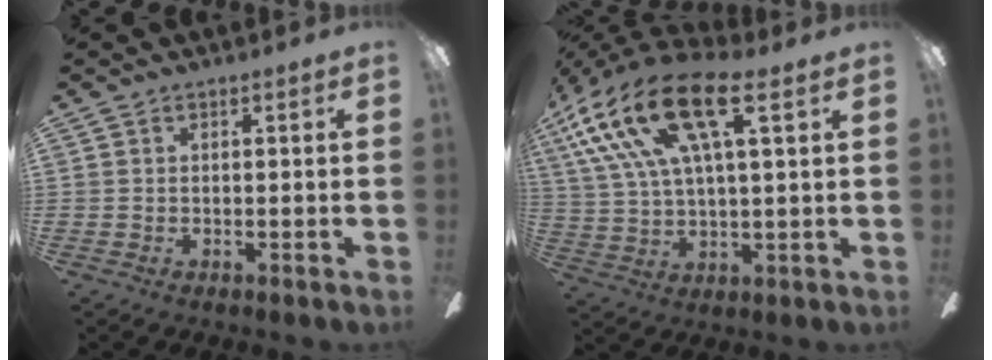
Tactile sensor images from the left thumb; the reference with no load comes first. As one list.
[{"total": 20.4, "force": [11.1, 6.7, 15.7], "torque": [-0.338, -0.039, 0.183]}]